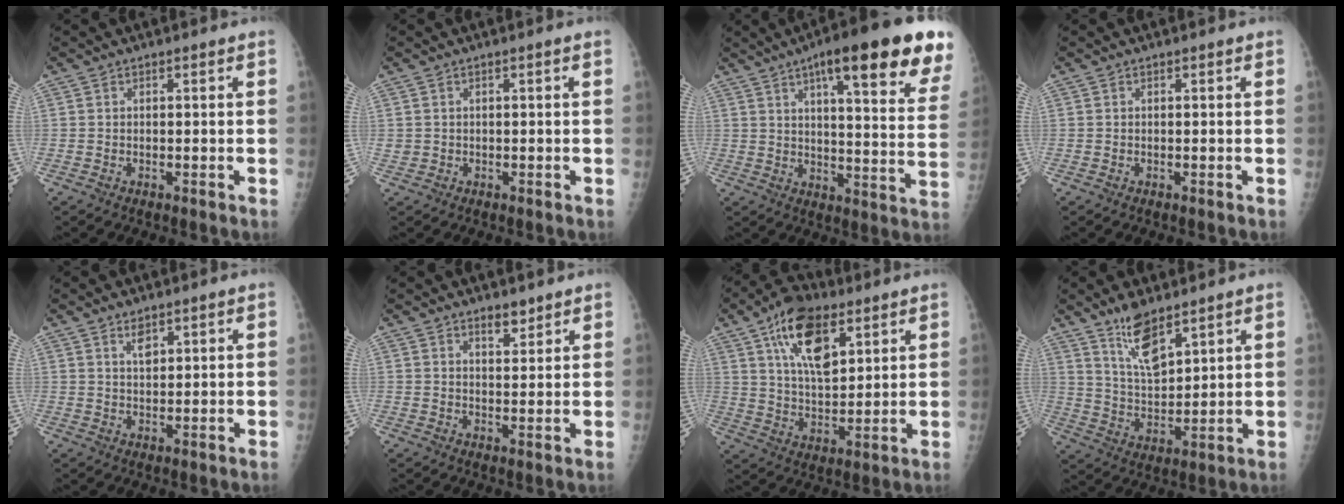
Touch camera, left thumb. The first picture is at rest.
{"total": 0.9, "force": [0.4, 0.8, 0.3], "torque": [0.004, 0.000, 0.006]}
{"total": 24.8, "force": [14.7, 4.9, 19.4], "torque": [-0.241, -0.041, 0.188]}
{"total": 0.0}
{"total": 2.8, "force": [1.8, 1.3, 1.7], "torque": [-0.021, -0.013, 0.036]}
{"total": 3.1, "force": [2.5, 1.3, 1.3], "torque": [-0.006, -0.019, 0.041]}
{"total": 14.5, "force": [7.0, 7.2, 10.4], "torque": [-0.153, -0.023, 0.125]}
{"total": 9.2, "force": [6.6, 3.1, 5.6], "torque": [-0.089, -0.047, 0.134]}